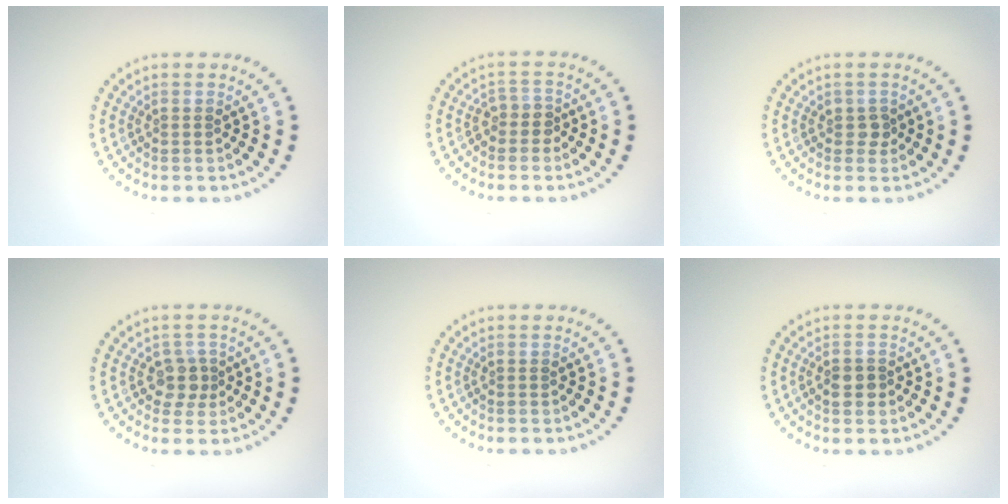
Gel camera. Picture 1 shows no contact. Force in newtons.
{"total": 1.7, "press": 1.3, "slide": 1.1}
{"total": 0.9, "press": 0.8, "slide": 0.3}
{"total": 2.0, "press": 1.7, "slide": 1.1}
{"total": 0.0}
{"total": 1.8, "press": 1.7, "slide": 0.7}